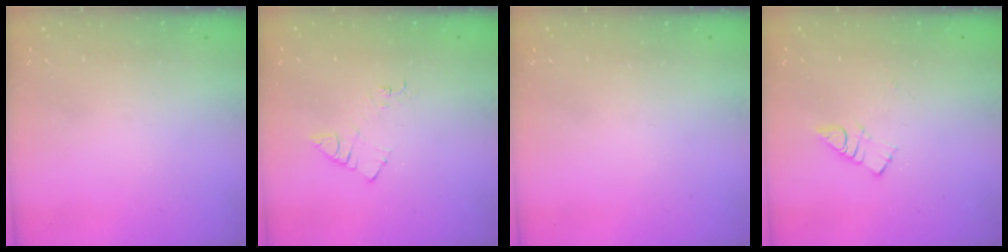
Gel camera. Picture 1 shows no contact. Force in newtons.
{"total": 6.2, "press": 6.2, "slide": 0.6}
{"total": 0.0}
{"total": 3.9, "press": 3.9, "slide": 0.5}